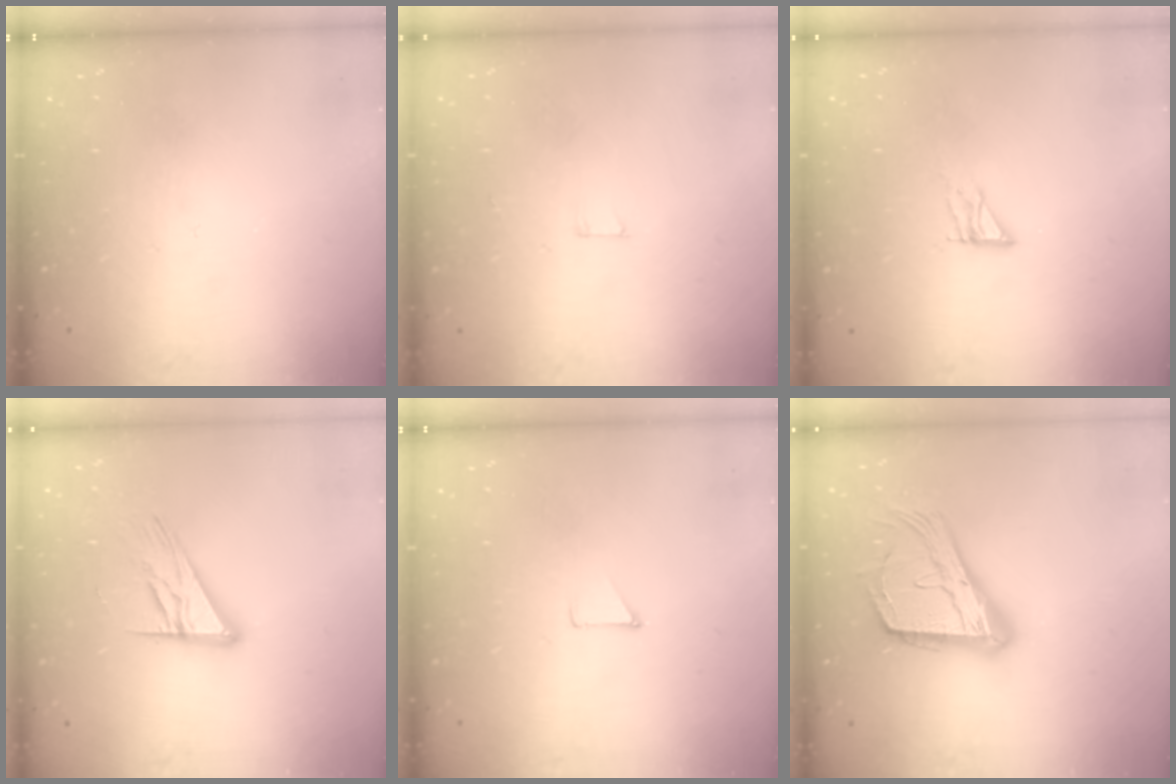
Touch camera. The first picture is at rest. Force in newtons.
{"total": 2.5, "press": 2.5, "slide": 0.2}
{"total": 6.3, "press": 6.3, "slide": 0.6}
{"total": 12.6, "press": 12.5, "slide": 1.1}
{"total": 2.9, "press": 2.8, "slide": 0.3}
{"total": 21.0, "press": 20.9, "slide": 2.7}